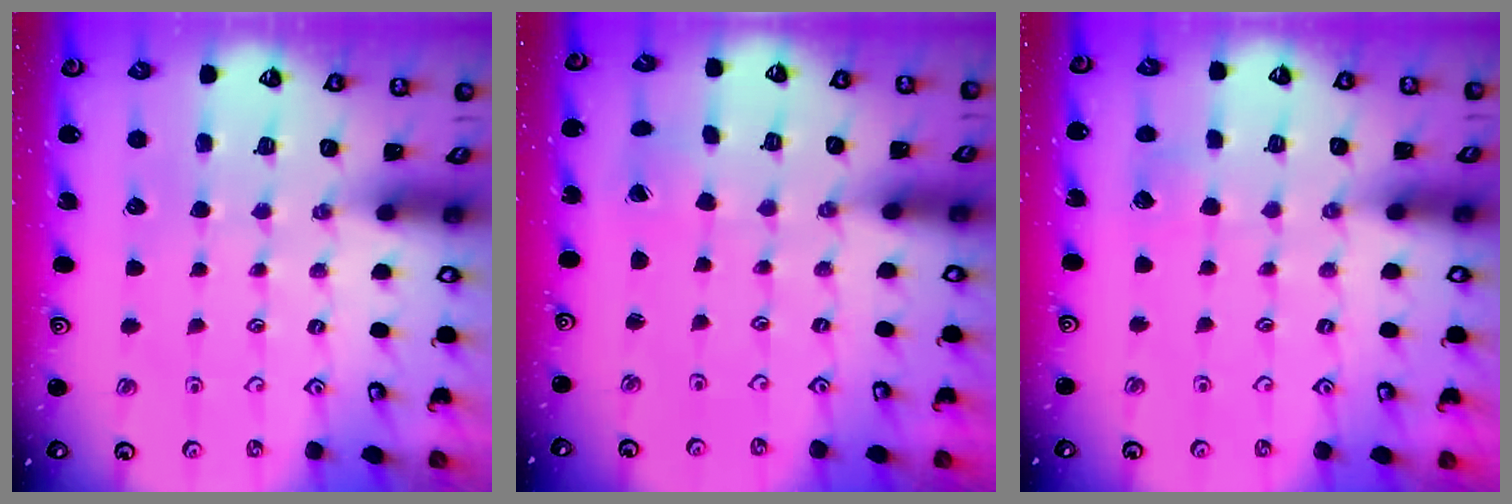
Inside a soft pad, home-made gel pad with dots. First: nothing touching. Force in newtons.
{"total": 0.8, "press": 0.8, "slide": 0.0}
{"total": 3.2, "press": 3.2, "slide": 0.2}